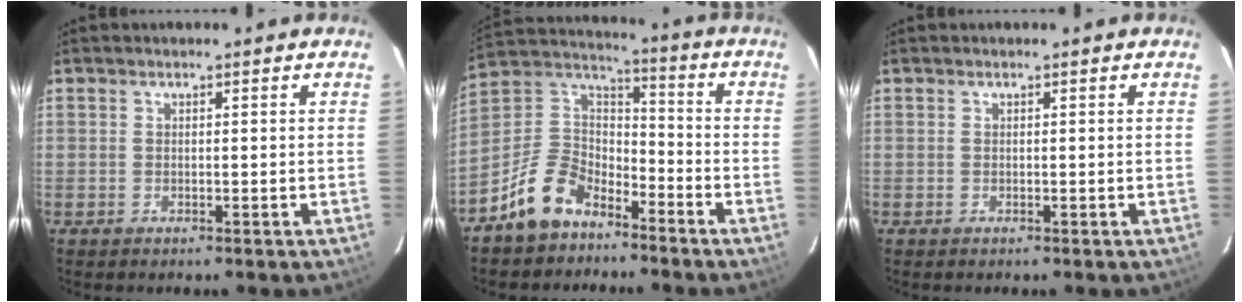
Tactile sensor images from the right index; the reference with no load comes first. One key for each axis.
{"total": 12.7, "fx": -8.8, "fy": 7.1, "fz": 5.8, "tx": -0.136, "ty": 0.039, "tz": -0.158}
{"total": 0.0}